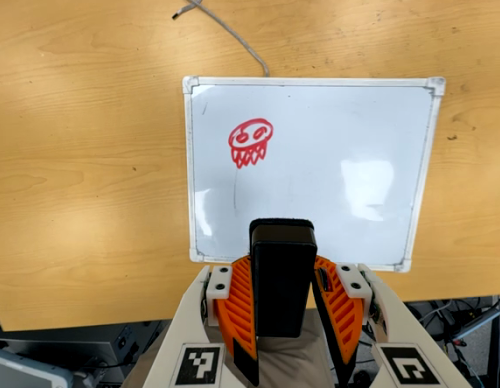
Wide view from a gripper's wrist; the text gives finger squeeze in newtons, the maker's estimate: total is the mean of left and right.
{"total": 6.5, "left": 5.0, "right": 8.0}